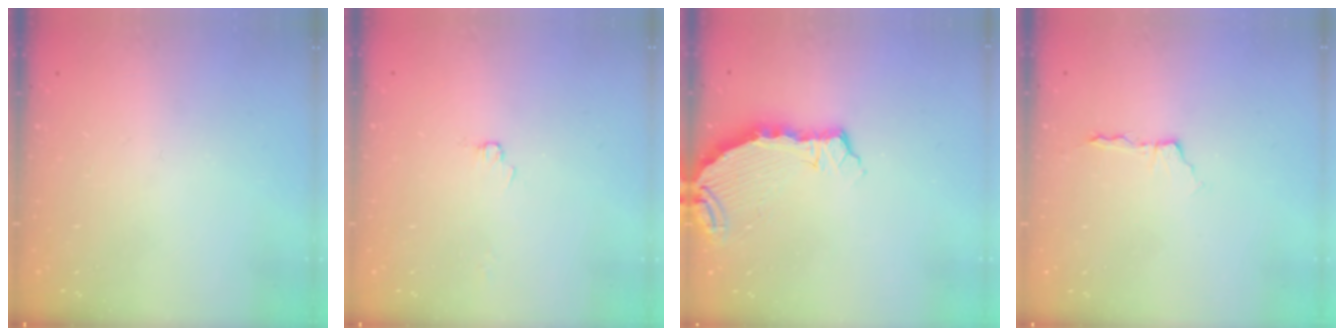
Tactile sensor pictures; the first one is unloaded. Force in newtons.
{"total": 1.7, "press": 1.7, "slide": 0.2}
{"total": 7.6, "press": 6.3, "slide": 4.3}
{"total": 3.7, "press": 3.7, "slide": 0.5}